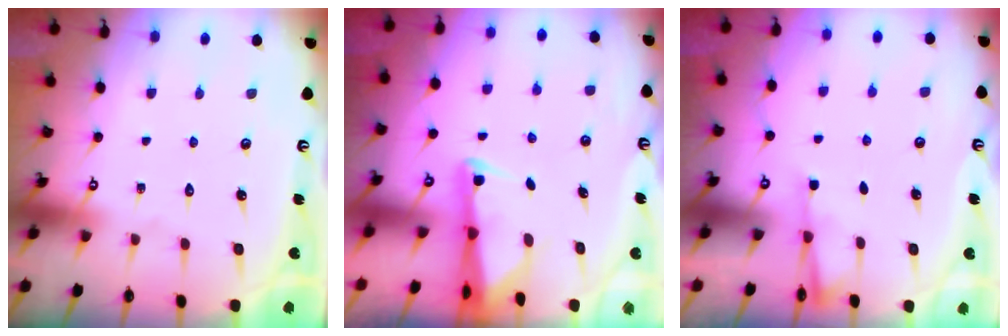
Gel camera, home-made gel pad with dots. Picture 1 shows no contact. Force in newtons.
{"total": 2.5, "press": 2.4, "slide": 0.5}
{"total": 2.5, "press": 2.4, "slide": 0.4}